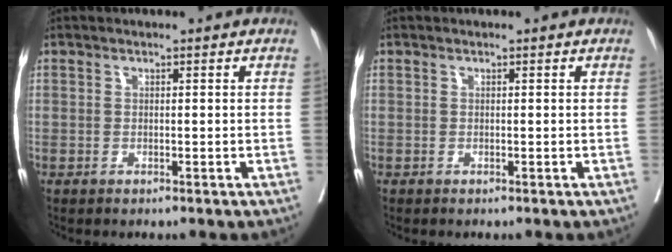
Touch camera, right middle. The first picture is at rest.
{"total": 0.0}